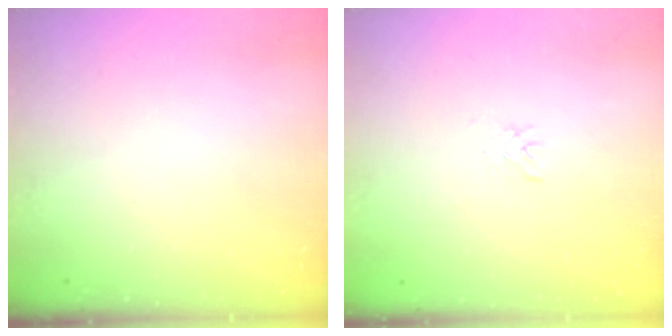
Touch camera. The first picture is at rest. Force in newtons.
{"total": 1.7, "press": 1.7, "slide": 0.2}